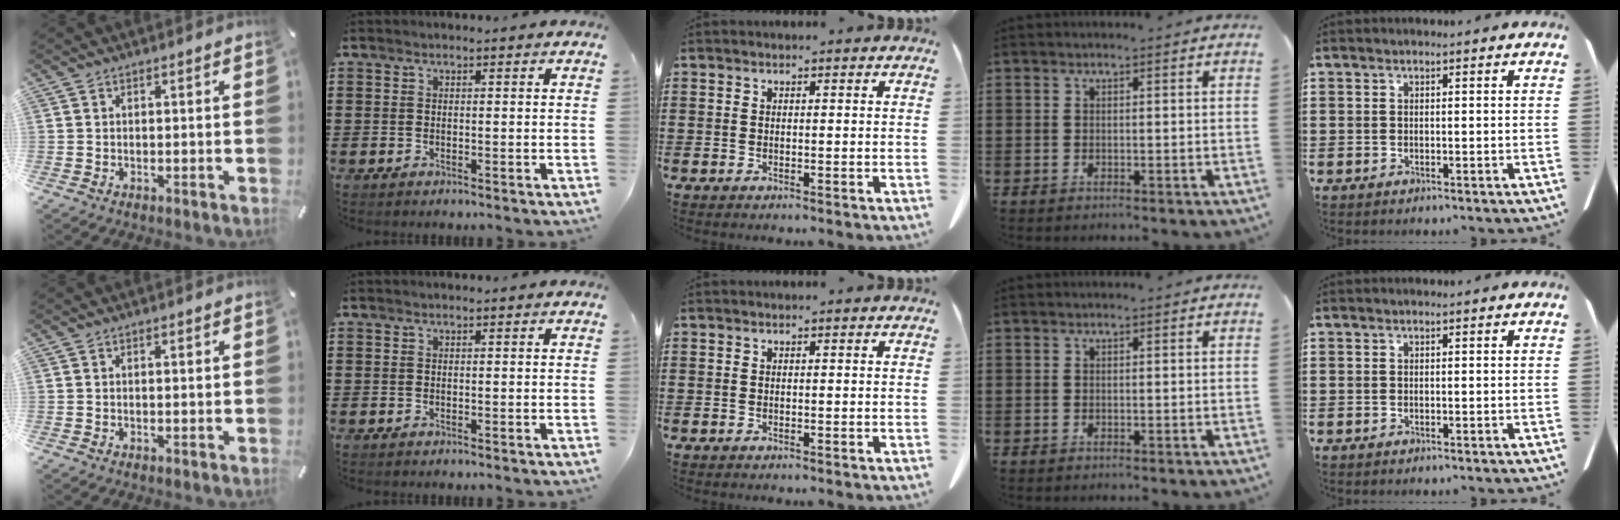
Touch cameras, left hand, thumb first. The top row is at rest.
{"thumb": {"total": 0.5, "force": [0.2, 0.1, 0.5], "torque": [-0.009, 0.000, 0.004]}}